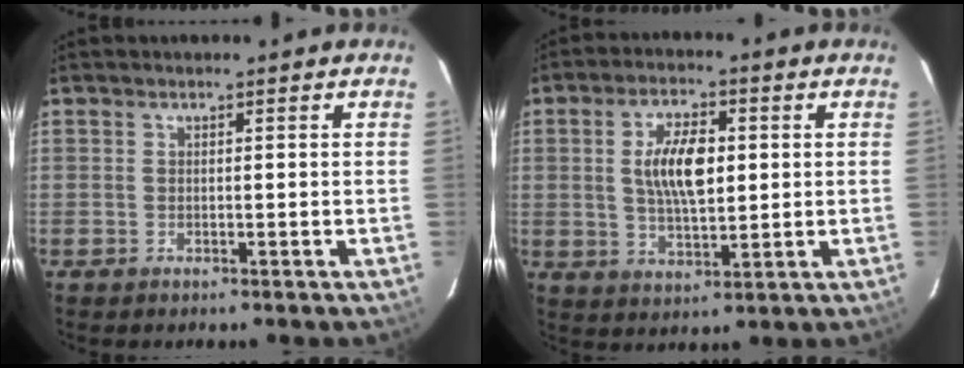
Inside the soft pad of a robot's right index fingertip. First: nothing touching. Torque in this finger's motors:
{"motor_torque": [0.63, -0.14, 0.31, 0.13]}